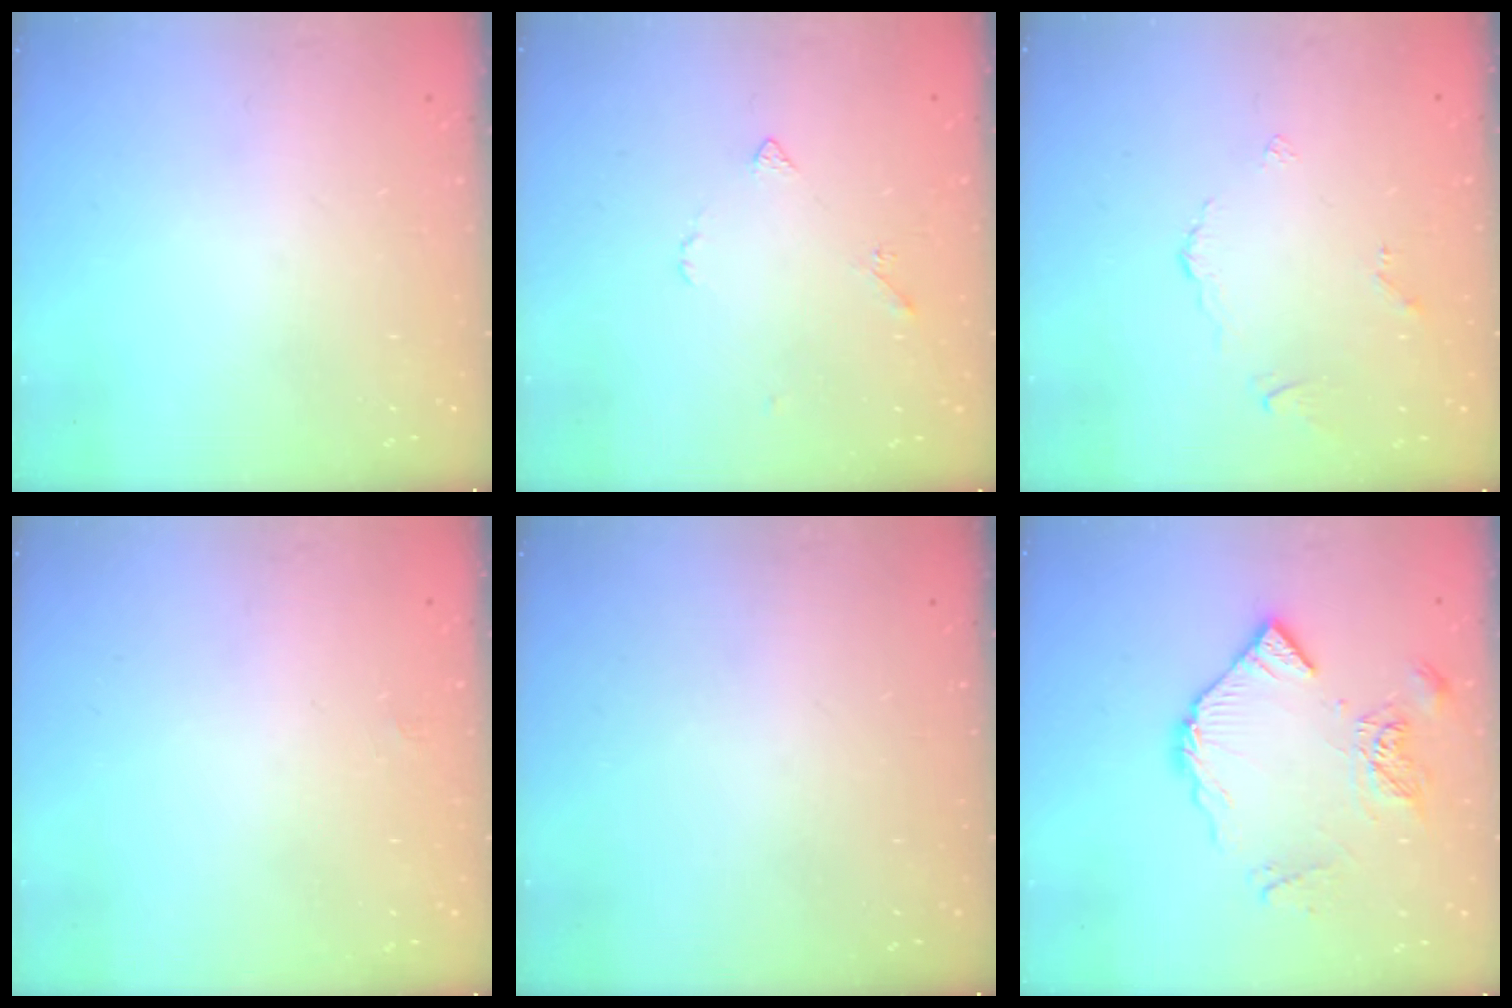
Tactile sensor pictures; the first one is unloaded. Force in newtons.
{"total": 3.9, "press": 3.8, "slide": 0.7}
{"total": 2.6, "press": 2.6, "slide": 0.6}
{"total": 1.9, "press": 1.9, "slide": 0.3}
{"total": 0.0}
{"total": 10.4, "press": 10.3, "slide": 1.2}